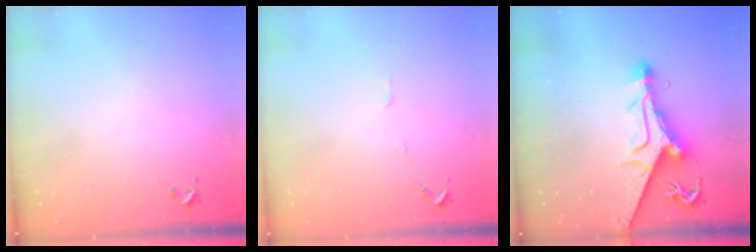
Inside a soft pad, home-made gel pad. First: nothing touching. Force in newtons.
{"total": 3.3, "press": 3.3, "slide": 0.4}
{"total": 13.9, "press": 13.8, "slide": 1.9}